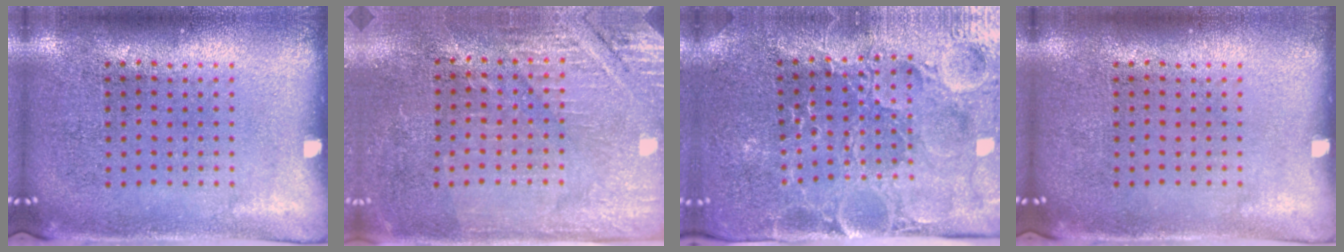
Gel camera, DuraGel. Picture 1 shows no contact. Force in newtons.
{"total": 2.9, "press": 2.8, "slide": 0.7}
{"total": 3.8, "press": 3.7, "slide": 0.5}
{"total": 0.0}